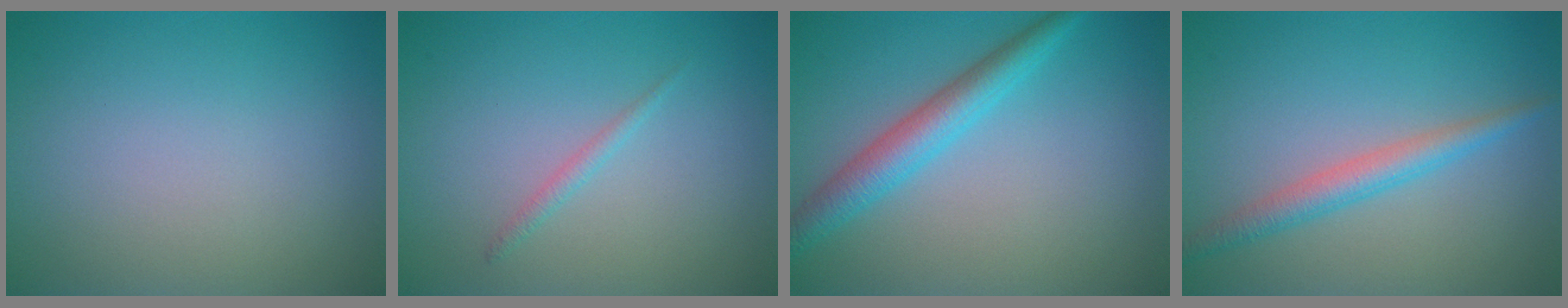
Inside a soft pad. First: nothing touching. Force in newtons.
{"total": 0.9, "press": 0.9, "slide": 0.1}
{"total": 3.9, "press": 3.8, "slide": 0.1}
{"total": 2.7, "press": 2.7, "slide": 0.1}